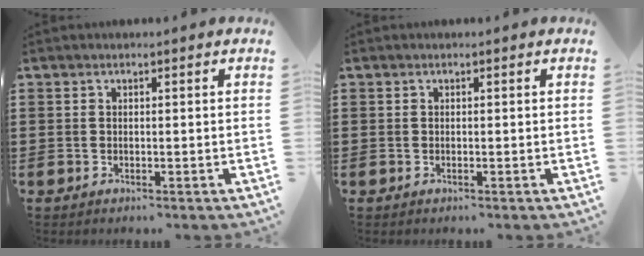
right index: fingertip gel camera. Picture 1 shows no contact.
{"total": 0.0}